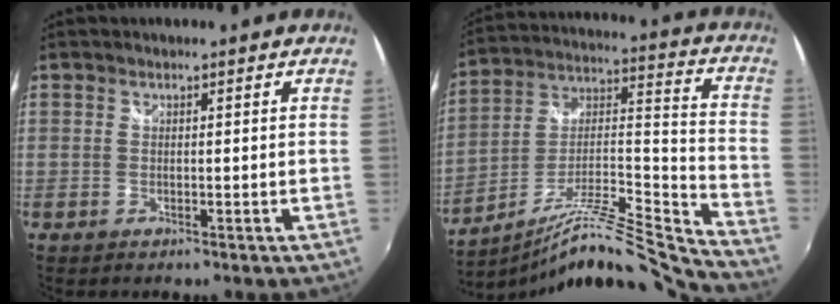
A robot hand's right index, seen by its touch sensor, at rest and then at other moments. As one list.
[{"total": 19.7, "force": [-17.7, -1.2, 8.5], "torque": [-0.118, 0.000, -0.299]}]